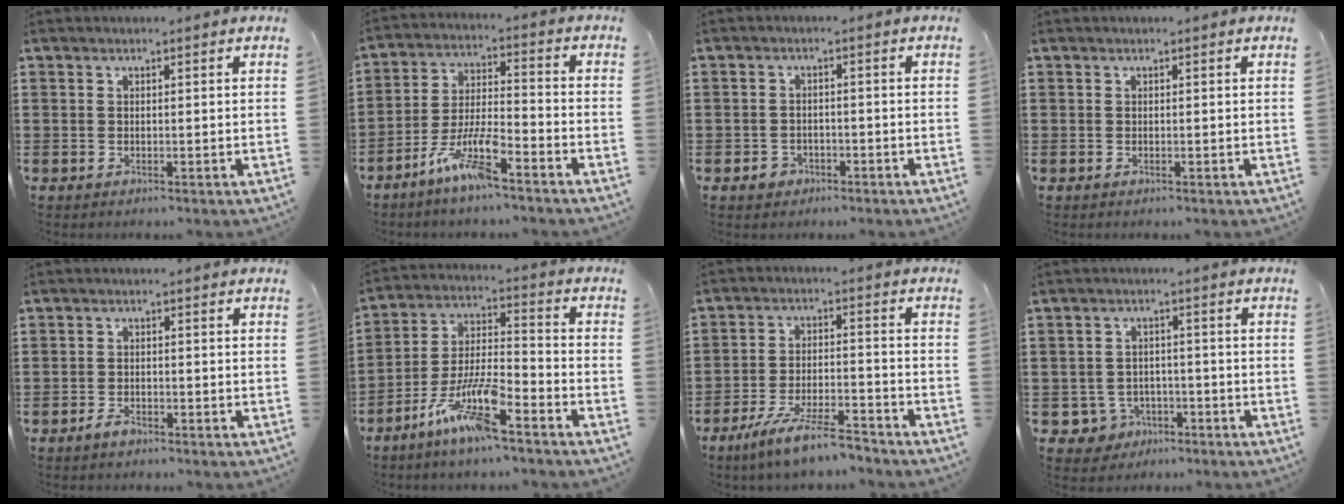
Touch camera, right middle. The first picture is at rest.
{"total": 8.3, "force": [-5.9, 1.4, 5.7], "torque": [-0.133, -0.008, -0.114]}
{"total": 2.0, "force": [-1.4, 1.4, 0.4], "torque": [-0.012, 0.003, -0.032]}
{"total": 0.0}
{"total": 2.0, "force": [-1.6, 0.9, 0.8], "torque": [-0.017, 0.002, -0.031]}
{"total": 10.3, "force": [-7.1, 1.6, 7.4], "torque": [-0.165, -0.005, -0.138]}
{"total": 8.3, "force": [-7.1, 0.8, 4.3], "torque": [-0.087, 0.002, -0.136]}
{"total": 3.8, "force": [-2.7, 2.7, 0.6], "torque": [-0.036, 0.002, -0.059]}